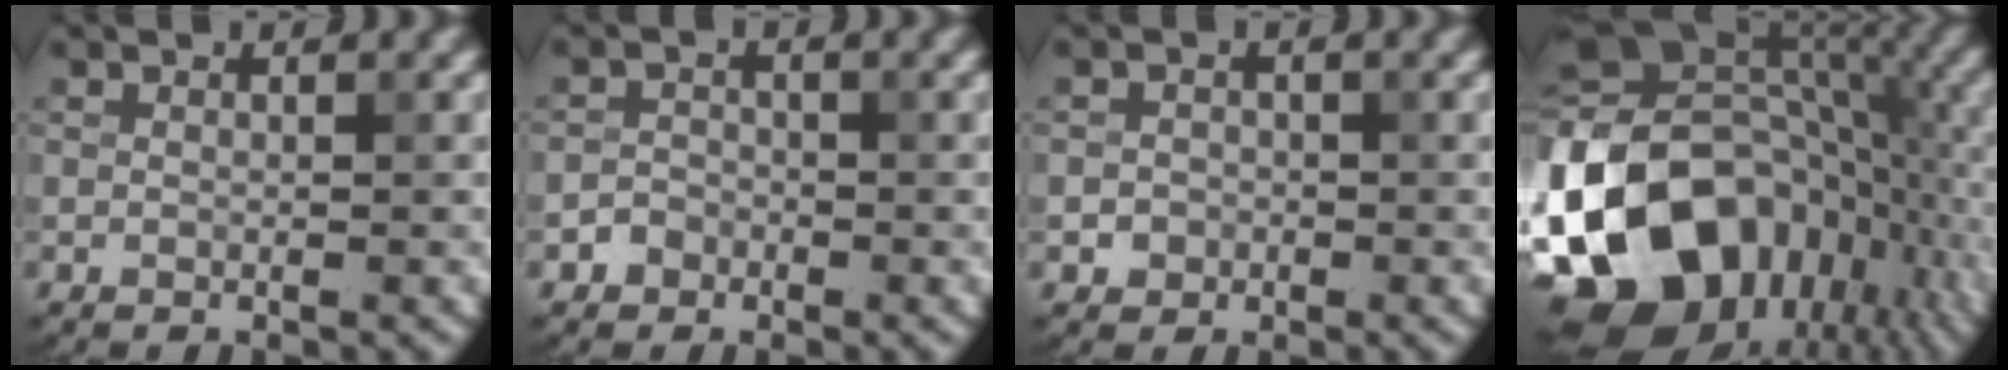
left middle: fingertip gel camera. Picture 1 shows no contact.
{"total": 1.4, "force": [-0.8, 1.1, 0.1], "torque": [0.009, 0.005, -0.015]}
{"total": 1.3, "force": [-0.4, 1.2, 0.2], "torque": [0.008, -0.001, -0.009]}
{"total": 19.5, "force": [-7.0, 13.7, 11.9], "torque": [-0.254, -0.014, -0.121]}